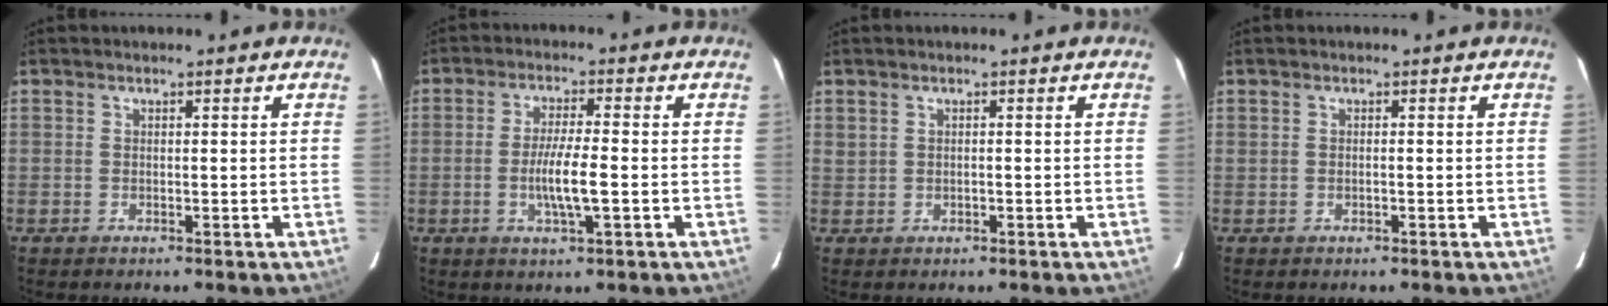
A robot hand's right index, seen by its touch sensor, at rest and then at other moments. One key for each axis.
{"total": 6.1, "fx": -1.2, "fy": 0.4, "fz": 6.0, "tx": -0.111, "ty": -0.007, "tz": -0.024}
{"total": 0.8, "fx": 0.3, "fy": 0.5, "fz": 0.5, "tx": -0.015, "ty": 0.002, "tz": 0.010}
{"total": 0.0}